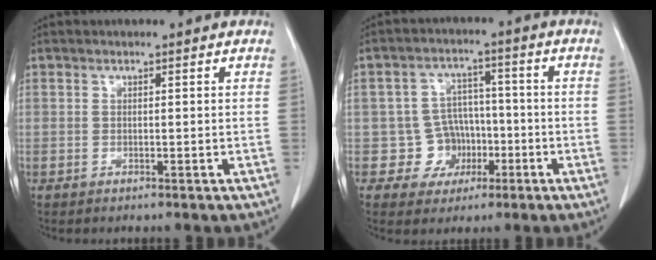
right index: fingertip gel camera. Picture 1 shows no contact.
{"total": 6.3, "force": [-1.8, 6.0, 0.6], "torque": [0.007, 0.020, -0.023]}